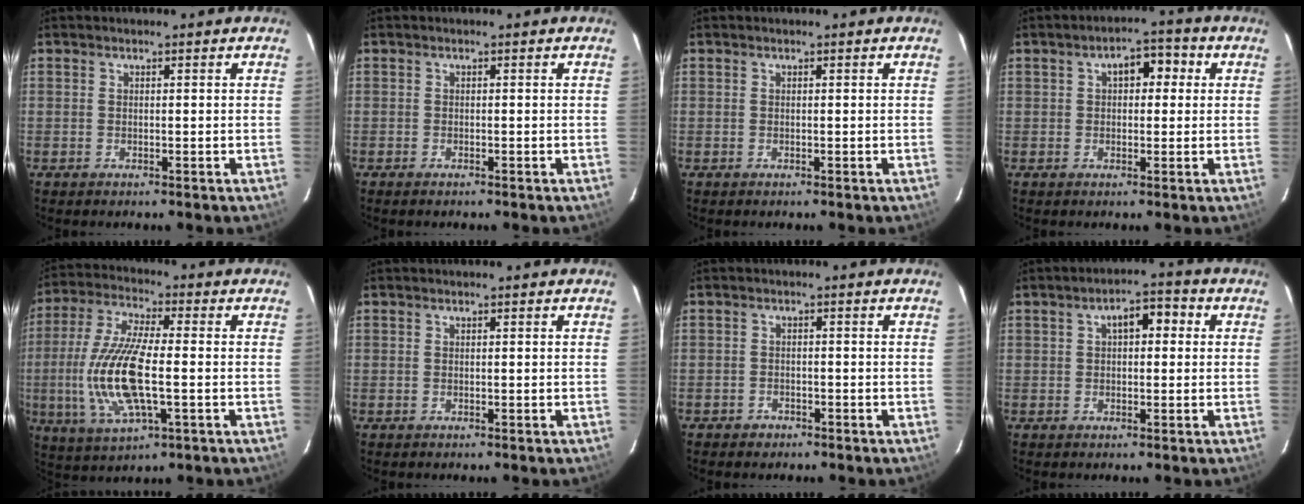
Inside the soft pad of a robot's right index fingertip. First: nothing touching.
{"total": 0.6, "force": [-0.6, -0.1, 0.2], "torque": [-0.009, -0.004, -0.013]}
{"total": 0.0}
{"total": 5.0, "force": [1.2, 2.9, 3.9], "torque": [-0.058, 0.021, 0.019]}
{"total": 15.6, "force": [-2.3, 4.8, 14.7], "torque": [-0.308, -0.007, -0.044]}
{"total": 0.0}
{"total": 2.0, "force": [-1.5, 1.3, 0.2], "torque": [-0.011, 0.005, -0.023]}
{"total": 4.9, "force": [1.2, 2.4, 4.1], "torque": [-0.066, 0.020, 0.019]}